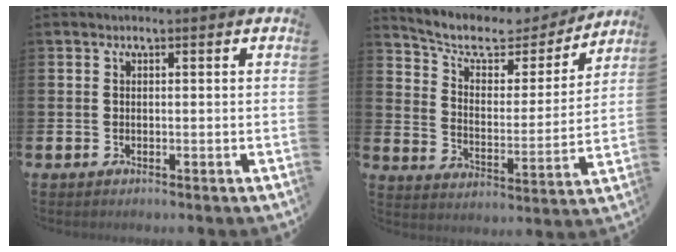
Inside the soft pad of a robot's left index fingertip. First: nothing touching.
{"total": 7.9, "force": [6.7, 3.1, 2.7], "torque": [-0.082, -0.047, 0.111]}